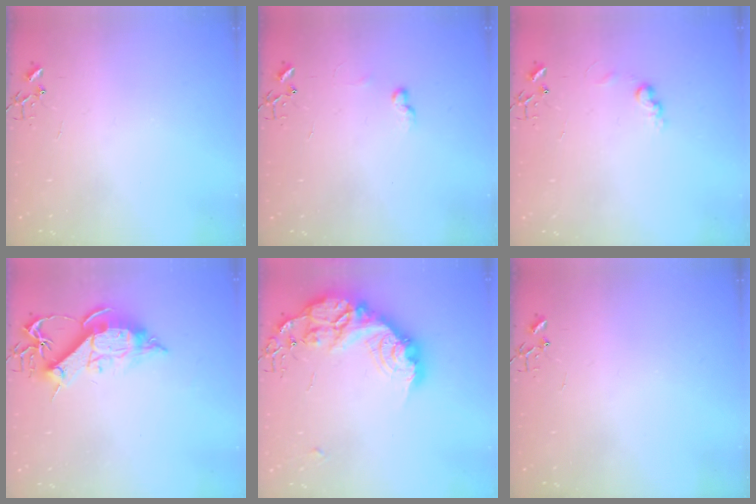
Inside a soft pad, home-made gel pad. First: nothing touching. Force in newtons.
{"total": 5.9, "press": 5.9, "slide": 0.8}
{"total": 6.4, "press": 6.4, "slide": 0.5}
{"total": 13.2, "press": 13.1, "slide": 1.5}
{"total": 24.7, "press": 24.6, "slide": 2.0}
{"total": 0.0}